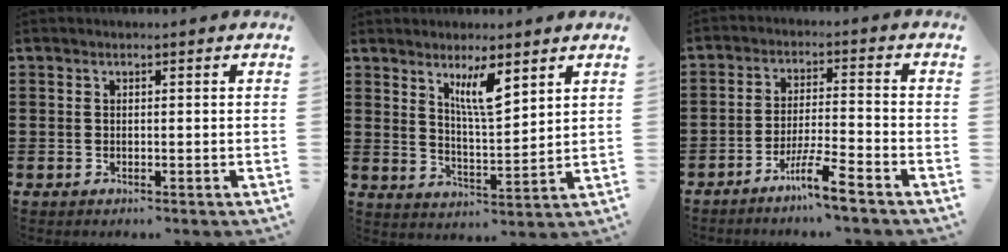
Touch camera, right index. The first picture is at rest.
{"total": 6.6, "force": [4.1, 1.5, 5.0], "torque": [-0.100, -0.007, 0.070]}
{"total": 6.4, "force": [-4.9, -0.1, 4.2], "torque": [-0.088, -0.008, -0.094]}